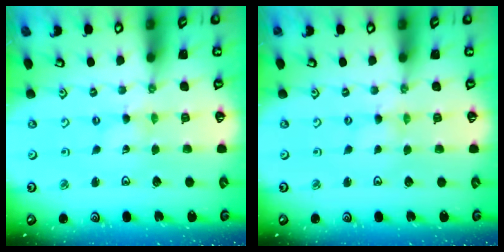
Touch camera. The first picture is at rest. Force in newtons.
{"total": 0.0}